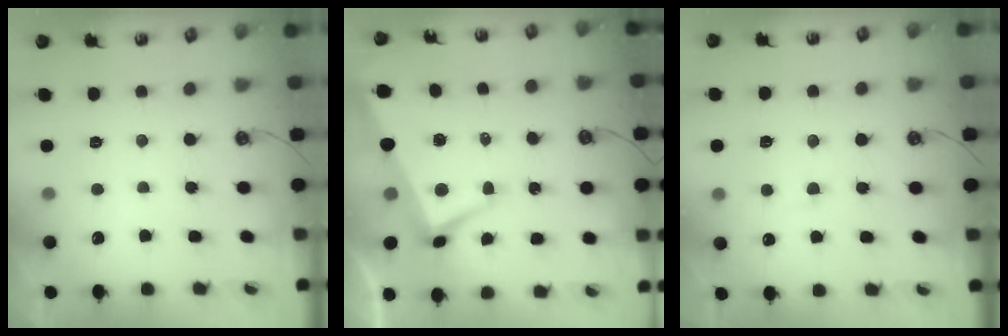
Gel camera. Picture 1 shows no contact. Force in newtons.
{"total": 1.8, "press": 1.2, "slide": 1.3}
{"total": 0.6, "press": 0.3, "slide": 0.5}